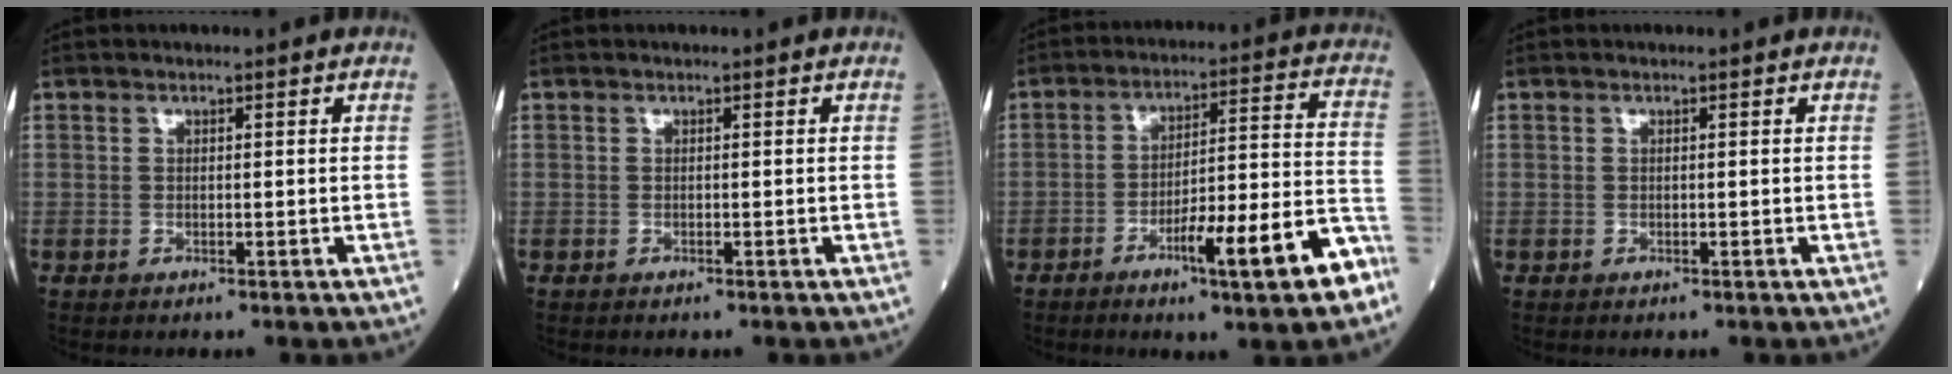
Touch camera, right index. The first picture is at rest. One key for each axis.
{"total": 0.0}
{"total": 14.0, "fx": -7.3, "fy": 1.1, "fz": 11.9, "tx": -0.174, "ty": 0.013, "tz": -0.104}
{"total": 0.0}